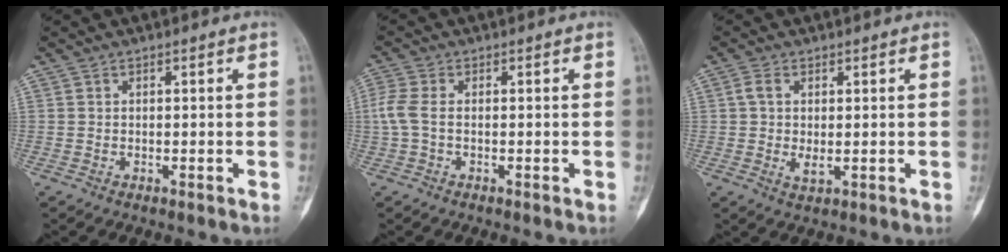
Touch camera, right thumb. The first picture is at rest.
{"total": 4.3, "force": [-0.3, 2.2, 3.7], "torque": [-0.099, 0.003, -0.015]}
{"total": 3.8, "force": [0.4, 2.0, 3.2], "torque": [-0.069, -0.002, 0.009]}